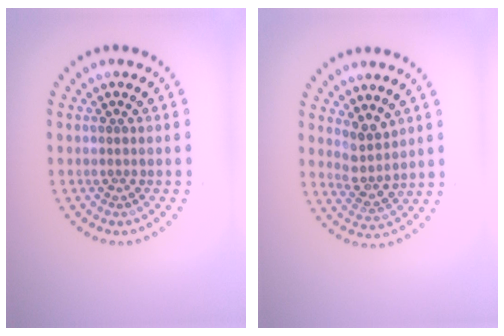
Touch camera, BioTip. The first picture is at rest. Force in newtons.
{"total": 2.5, "press": 2.0, "slide": 1.5}